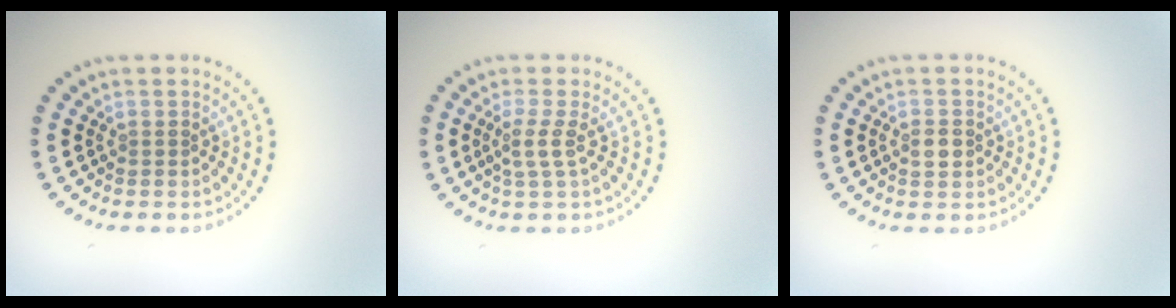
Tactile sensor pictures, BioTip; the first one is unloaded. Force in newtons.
{"total": 1.9, "press": 1.4, "slide": 1.3}
{"total": 1.5, "press": 1.5, "slide": 0.3}